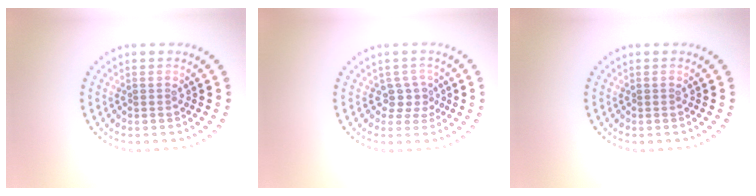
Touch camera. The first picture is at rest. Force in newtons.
{"total": 2.0, "press": 1.5, "slide": 1.3}
{"total": 0.0}